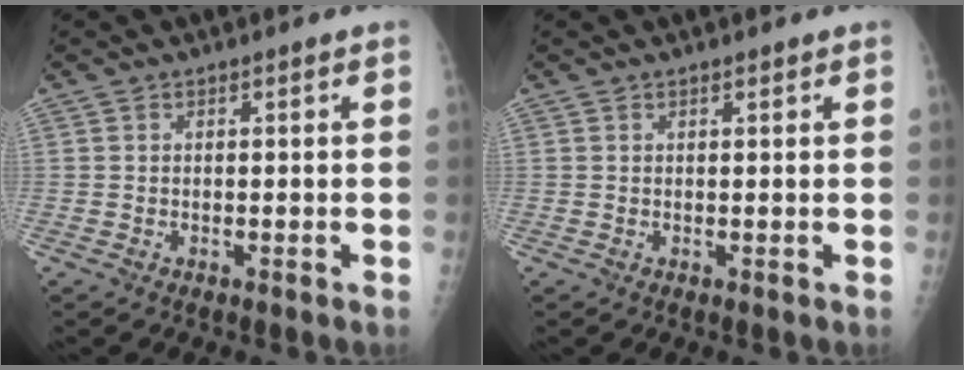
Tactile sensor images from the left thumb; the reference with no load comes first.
{"total": 0.6, "force": [0.4, 0.2, 0.3], "torque": [-0.008, -0.003, 0.007]}